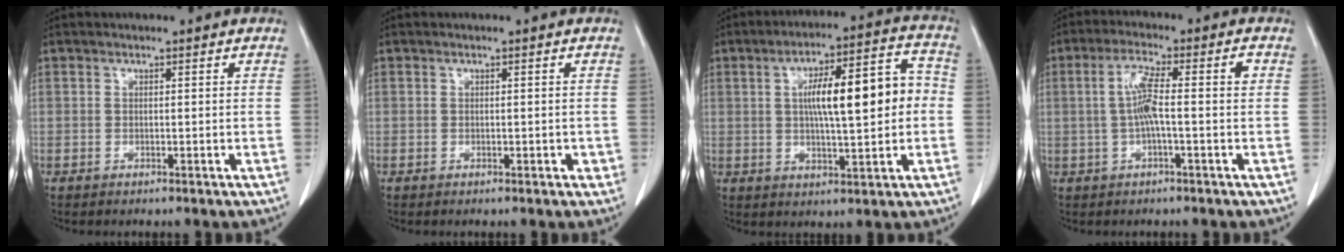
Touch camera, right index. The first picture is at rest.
{"total": 1.0, "force": [-0.2, 0.6, 0.7], "torque": [-0.006, 0.001, -0.002]}
{"total": 13.4, "force": [0.8, 2.9, 13.0], "torque": [-0.200, 0.035, 0.014]}
{"total": 6.3, "force": [-0.1, 0.6, 6.2], "torque": [-0.125, 0.020, -0.001]}